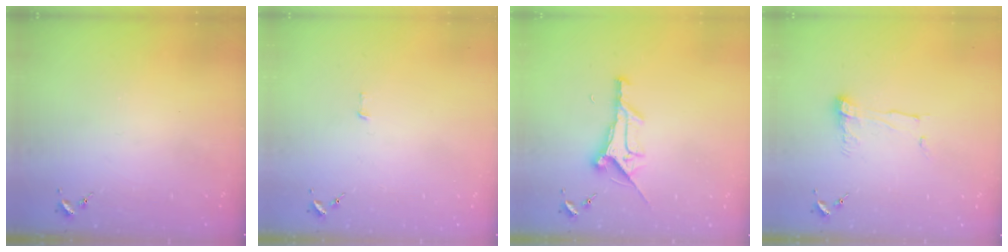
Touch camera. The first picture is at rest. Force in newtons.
{"total": 1.9, "press": 1.9, "slide": 0.1}
{"total": 11.3, "press": 11.3, "slide": 0.6}
{"total": 8.4, "press": 8.4, "slide": 0.7}